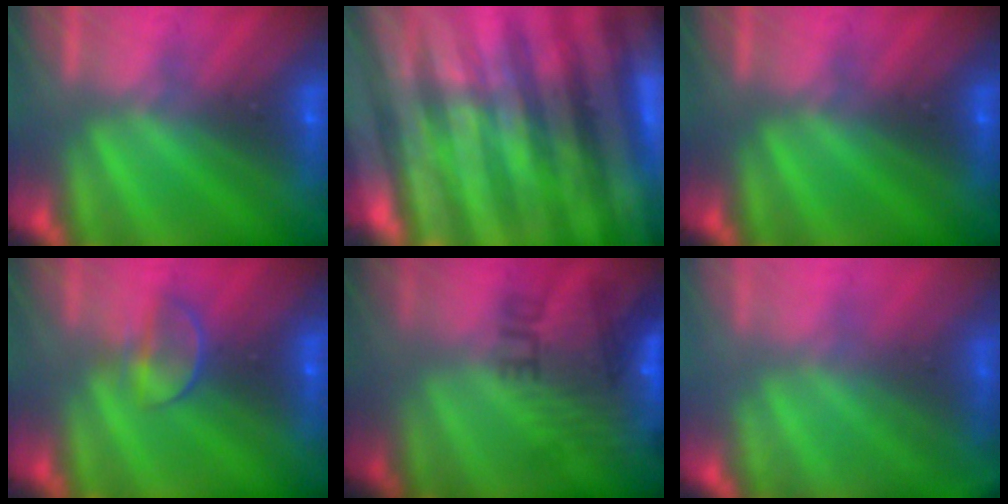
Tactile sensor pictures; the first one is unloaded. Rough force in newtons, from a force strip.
{"total": 6.5}
{"total": 0.0}
{"total": 2.3}
{"total": 6.1}
{"total": 1.8}